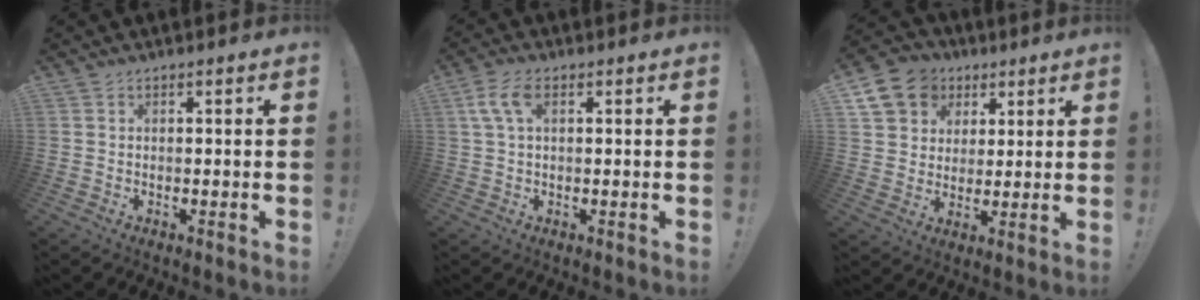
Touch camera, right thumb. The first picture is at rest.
{"total": 6.2, "force": [1.9, 3.3, 4.9], "torque": [-0.098, 0.006, 0.034]}
{"total": 12.2, "force": [5.5, 10.0, 4.2], "torque": [-0.066, -0.026, 0.113]}